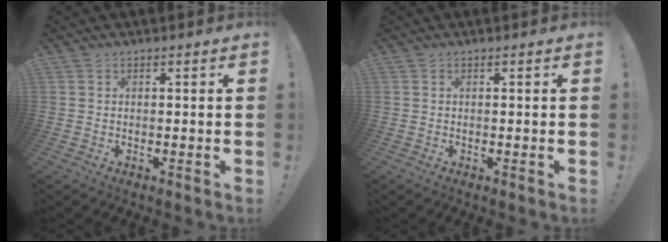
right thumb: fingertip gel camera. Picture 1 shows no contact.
{"total": 0.0}